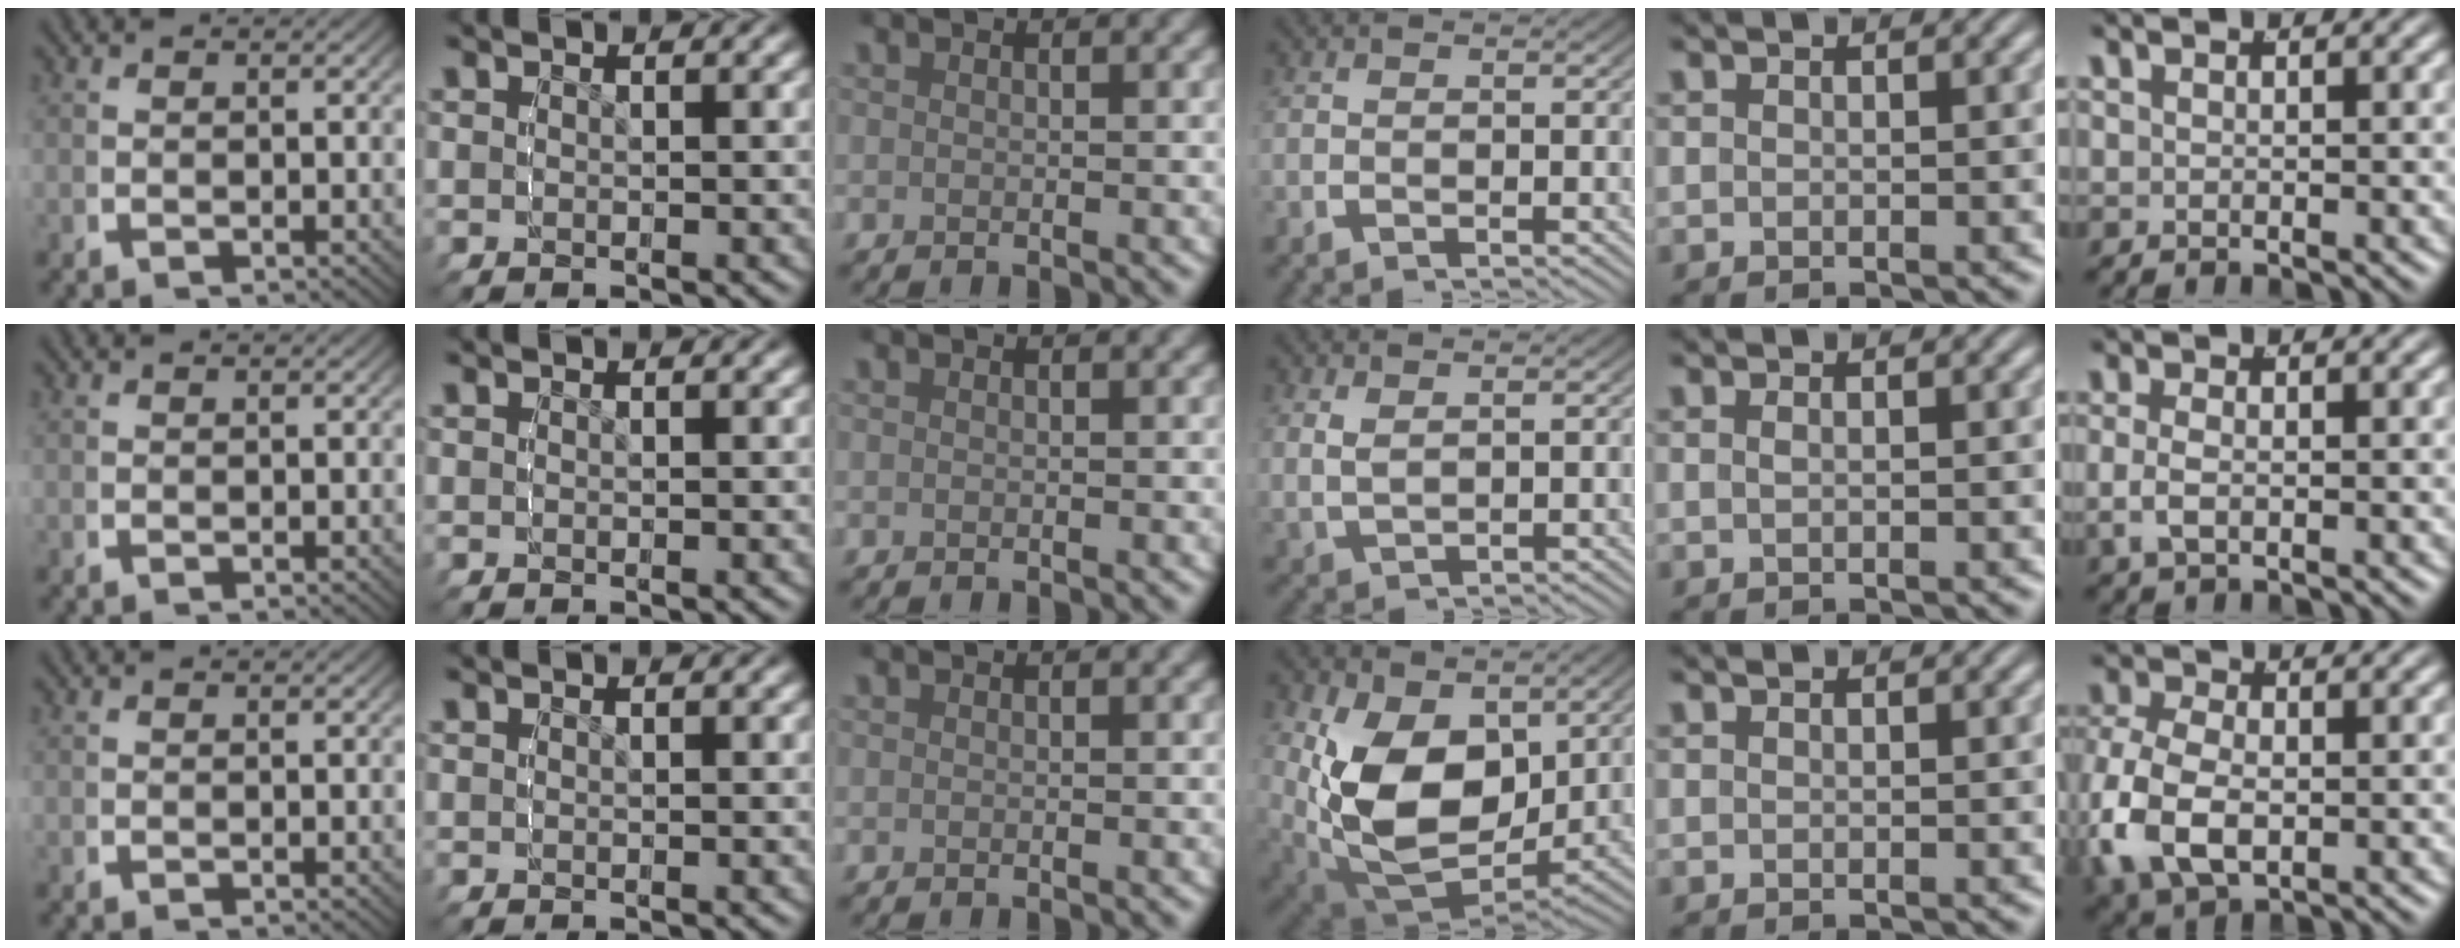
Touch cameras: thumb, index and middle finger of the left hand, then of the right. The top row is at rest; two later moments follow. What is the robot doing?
{"motion": "grasp_and_lifting", "object": "sponge"}